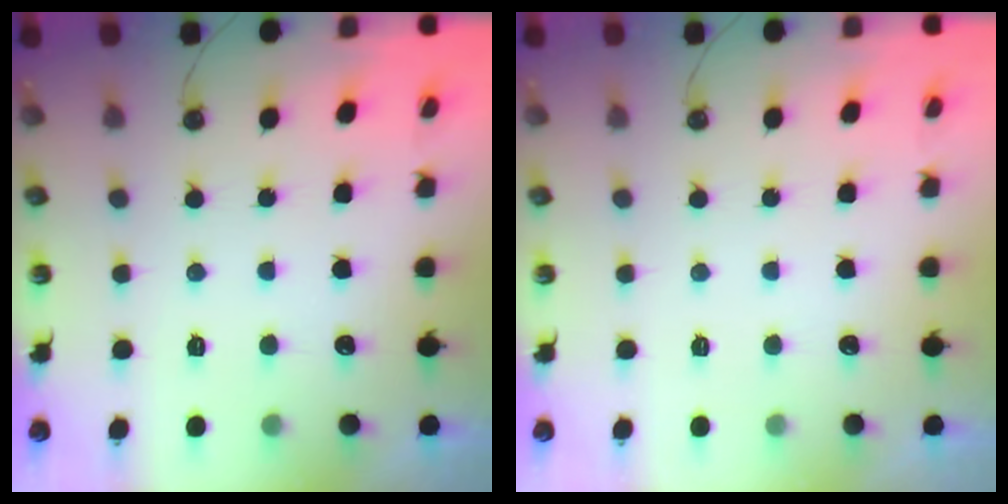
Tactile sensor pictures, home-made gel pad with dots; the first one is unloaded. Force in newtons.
{"total": 0.0}